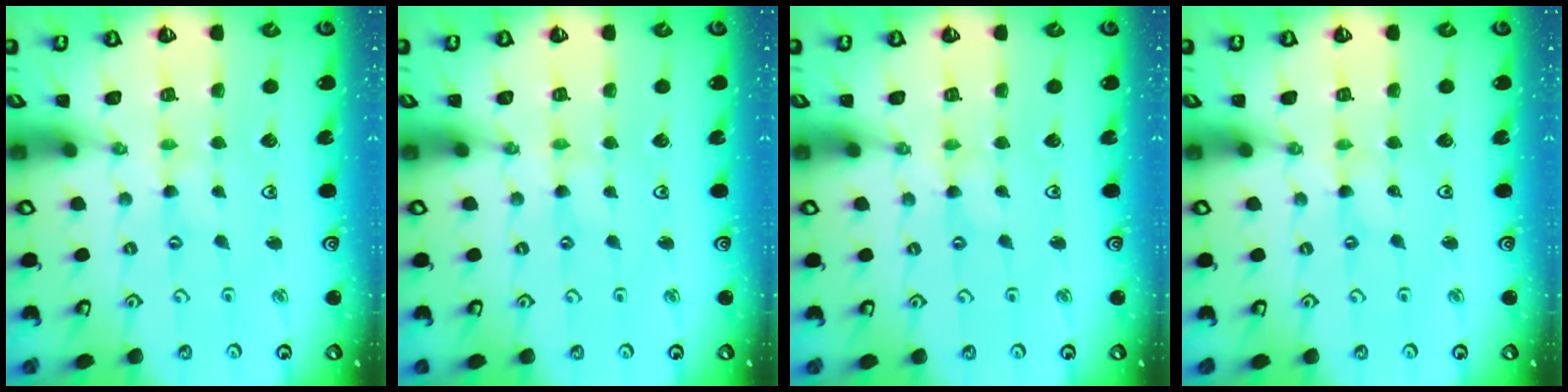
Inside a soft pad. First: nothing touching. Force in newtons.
{"total": 0.6, "press": 0.6, "slide": 0.1}
{"total": 0.0}
{"total": 0.0}